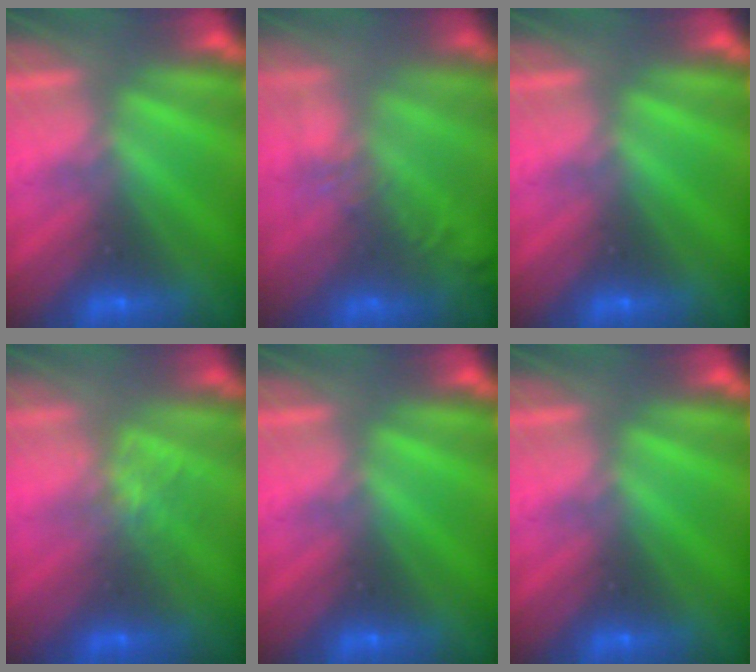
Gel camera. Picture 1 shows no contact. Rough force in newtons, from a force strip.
{"total": 9.9}
{"total": 0.0}
{"total": 1.4}
{"total": 0.0}
{"total": 0.0}